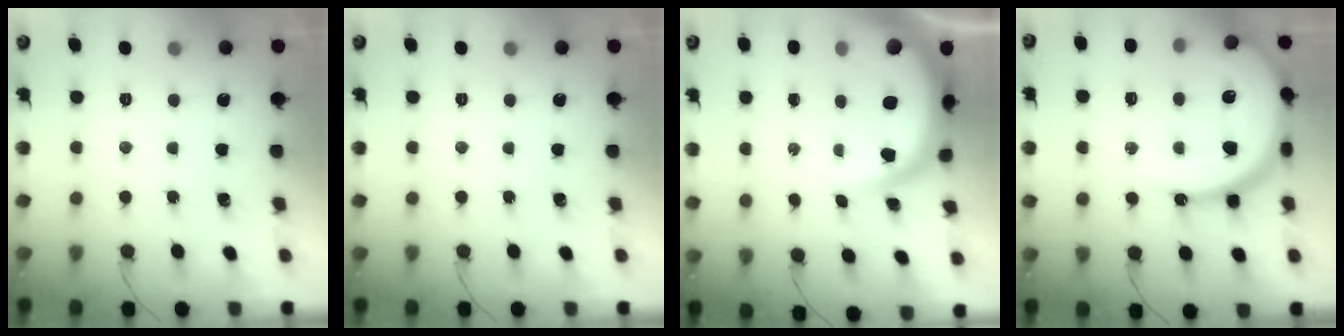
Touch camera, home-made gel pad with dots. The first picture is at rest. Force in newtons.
{"total": 0.0}
{"total": 9.5, "press": 9.5, "slide": 0.8}
{"total": 20.8, "press": 20.7, "slide": 2.0}